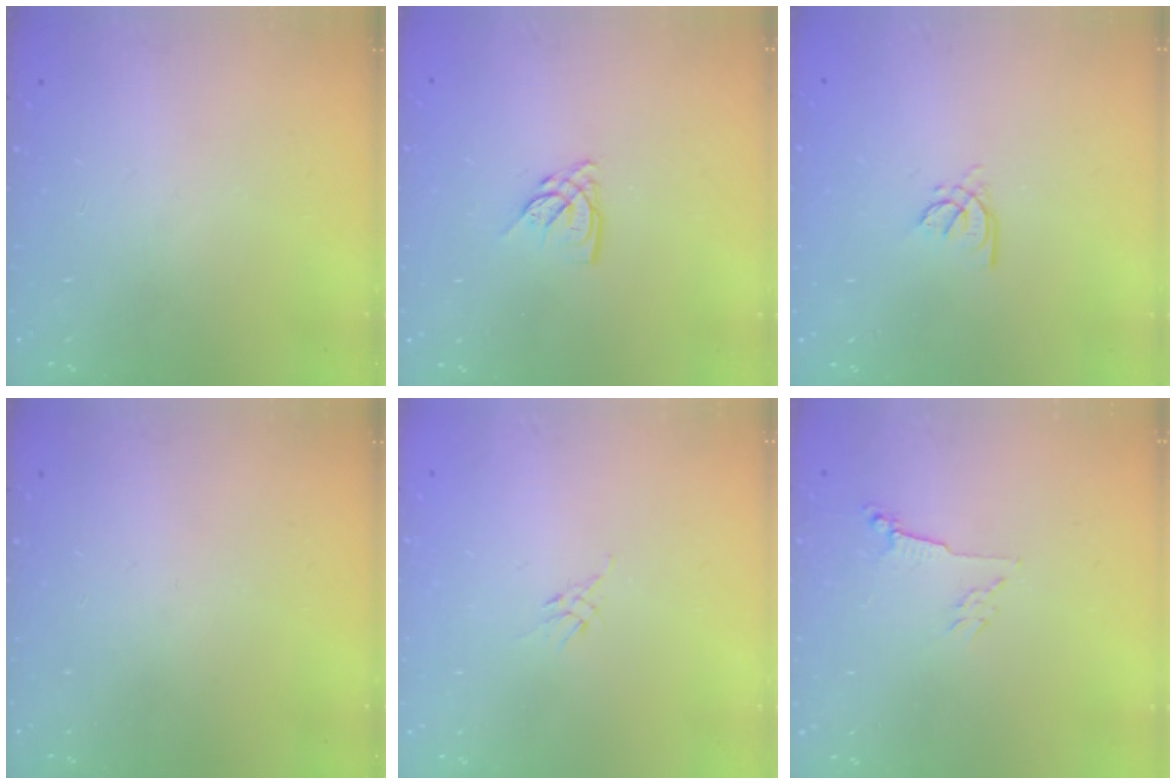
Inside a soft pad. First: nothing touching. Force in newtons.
{"total": 5.6, "press": 5.6, "slide": 0.5}
{"total": 2.1, "press": 2.0, "slide": 0.6}
{"total": 0.0}
{"total": 2.6, "press": 2.5, "slide": 0.7}
{"total": 2.8, "press": 2.7, "slide": 0.6}